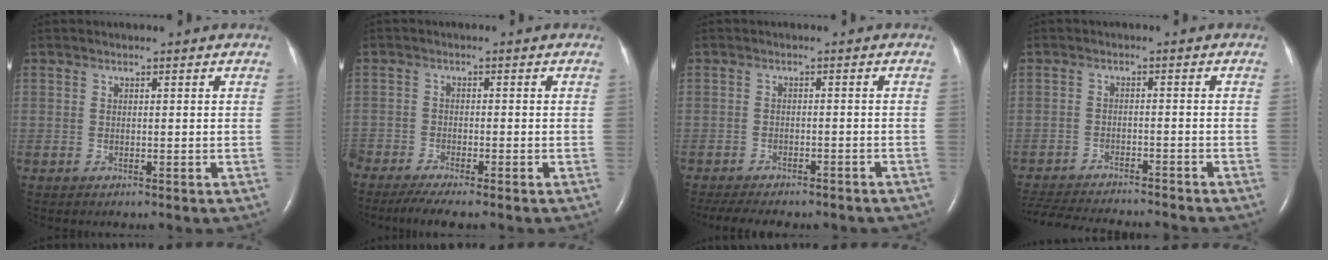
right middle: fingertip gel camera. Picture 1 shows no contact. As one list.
[{"total": 6.2, "force": [-5.2, 0.5, 3.4], "torque": [-0.054, -0.015, -0.091]}, {"total": 13.2, "force": [-11.2, 4.0, 5.8], "torque": [-0.104, -0.008, -0.137]}, {"total": 15.3, "force": [-14.1, 2.1, 5.5], "torque": [-0.117, -0.021, -0.202]}]